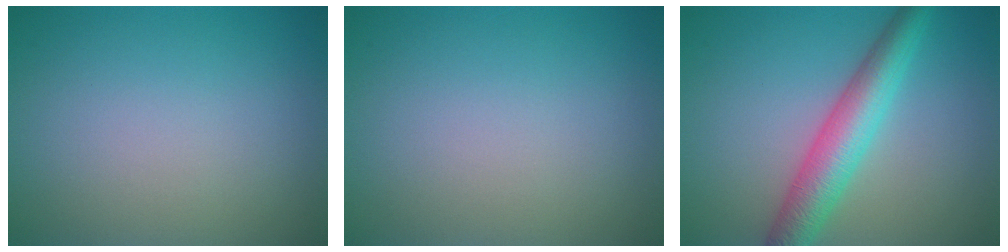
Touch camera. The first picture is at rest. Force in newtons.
{"total": 0.0}
{"total": 5.4, "press": 5.4, "slide": 0.2}